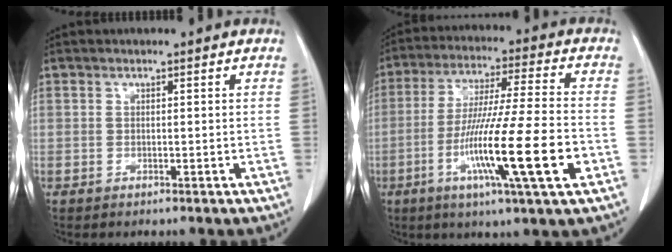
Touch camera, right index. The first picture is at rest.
{"total": 17.0, "force": [-5.6, -0.1, 16.1], "torque": [-0.291, -0.022, -0.097]}